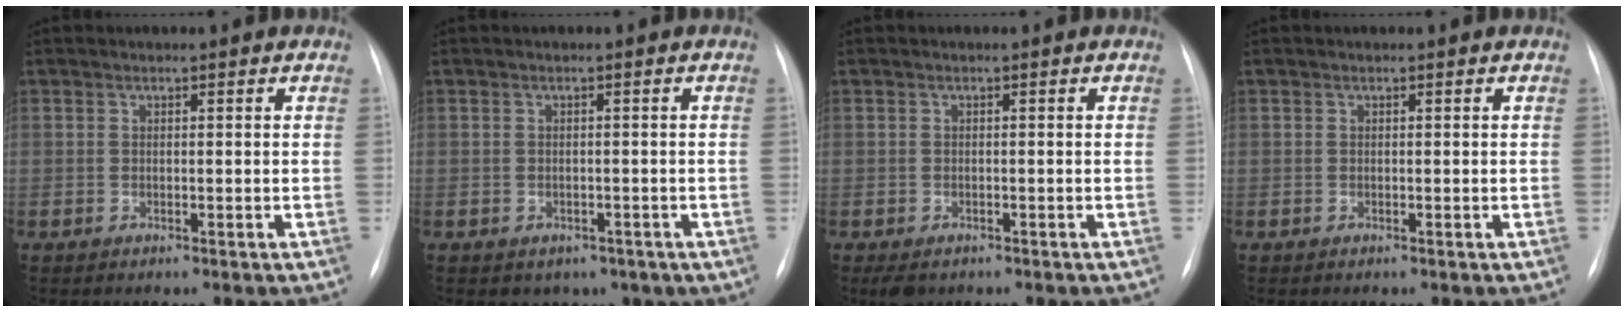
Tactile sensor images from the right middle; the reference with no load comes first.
{"total": 4.7, "force": [-2.6, 3.5, 1.8], "torque": [-0.016, 0.008, -0.021]}
{"total": 2.8, "force": [-1.9, 1.7, 1.2], "torque": [-0.016, -0.003, -0.021]}
{"total": 0.0}